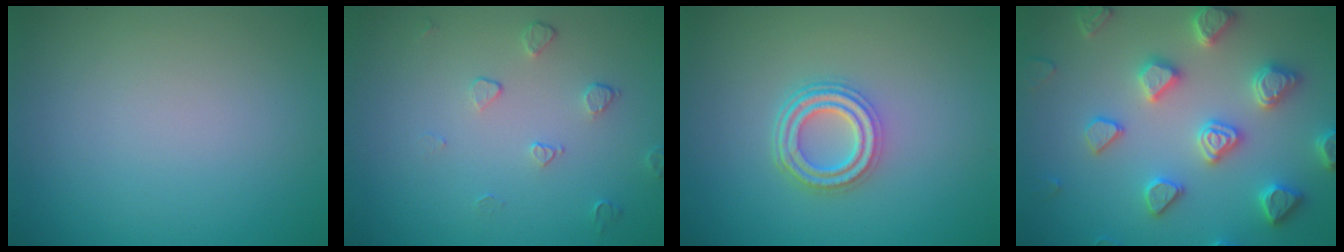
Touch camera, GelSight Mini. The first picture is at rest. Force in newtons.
{"total": 1.5, "press": 0.9, "slide": 1.1}
{"total": 3.7, "press": 2.9, "slide": 2.3}
{"total": 5.0, "press": 4.8, "slide": 1.2}